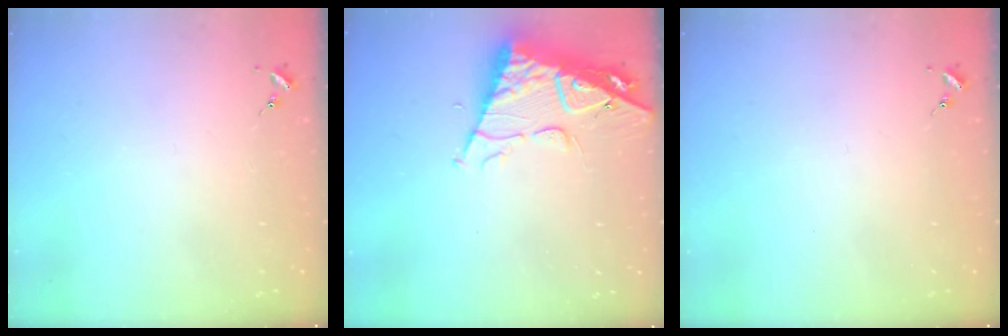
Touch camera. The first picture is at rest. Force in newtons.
{"total": 12.4, "press": 12.3, "slide": 1.3}
{"total": 0.0}